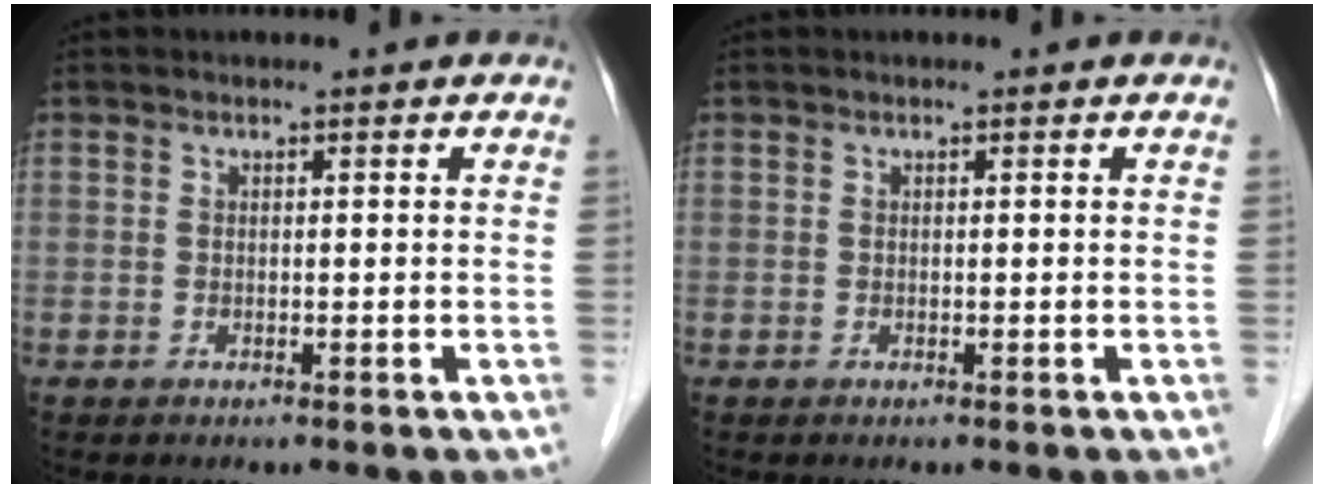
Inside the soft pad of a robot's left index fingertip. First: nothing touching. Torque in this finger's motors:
{"motor_torque": [0.00, 0.00, 0.00, 0.00]}